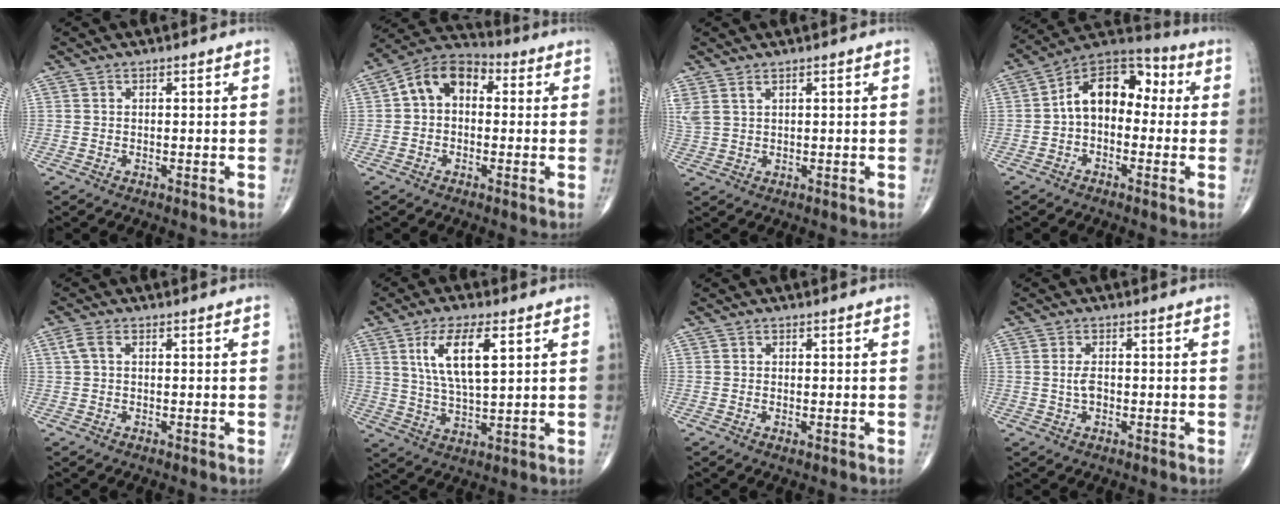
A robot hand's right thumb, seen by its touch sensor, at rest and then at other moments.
{"total": 9.7, "force": [1.0, 6.8, 6.7], "torque": [-0.094, 0.033, 0.000]}
{"total": 3.3, "force": [2.0, 1.3, 2.2], "torque": [-0.063, 0.006, 0.053]}
{"total": 12.8, "force": [0.3, 8.4, 9.6], "torque": [-0.117, 0.045, -0.016]}
{"total": 2.3, "force": [0.4, 1.2, 1.9], "torque": [-0.047, 0.012, 0.010]}
{"total": 10.8, "force": [3.8, 3.7, 9.3], "torque": [-0.177, -0.013, 0.078]}
{"total": 0.7, "force": [-0.2, 0.3, 0.6], "torque": [-0.011, -0.003, -0.004]}
{"total": 2.5, "force": [-0.2, 1.4, 2.1], "torque": [-0.042, 0.002, -0.004]}